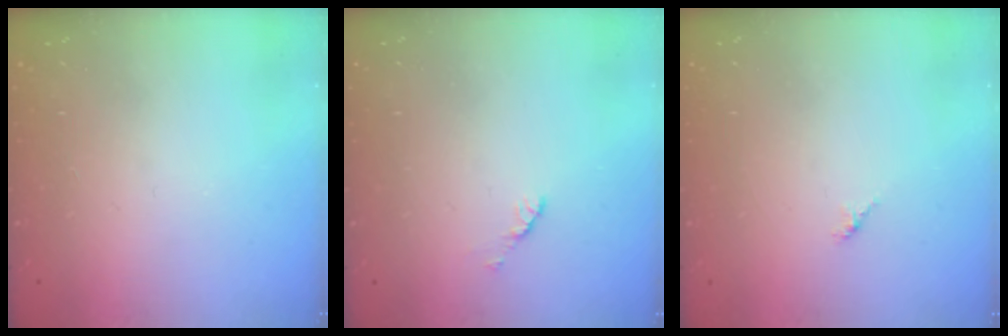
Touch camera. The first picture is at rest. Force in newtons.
{"total": 2.8, "press": 2.7, "slide": 0.4}
{"total": 1.5, "press": 1.4, "slide": 0.4}